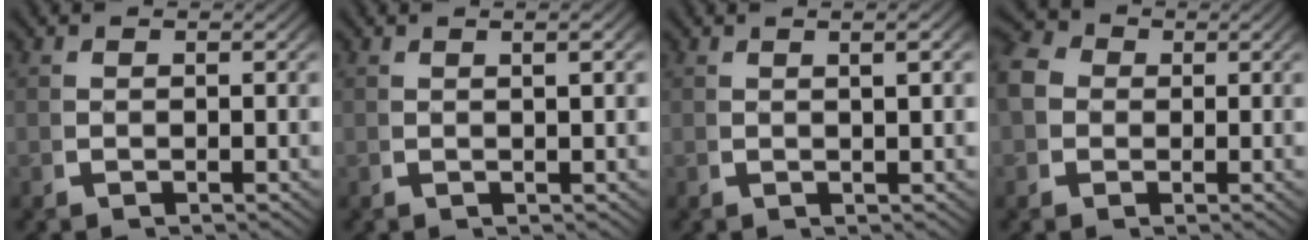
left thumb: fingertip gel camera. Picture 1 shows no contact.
{"total": 1.3, "force": [0.5, -0.1, 1.2], "torque": [-0.020, 0.003, 0.010]}
{"total": 1.6, "force": [0.7, 0.0, 1.5], "torque": [-0.024, 0.004, 0.013]}
{"total": 5.6, "force": [1.2, 4.7, 2.7], "torque": [-0.062, -0.003, 0.010]}